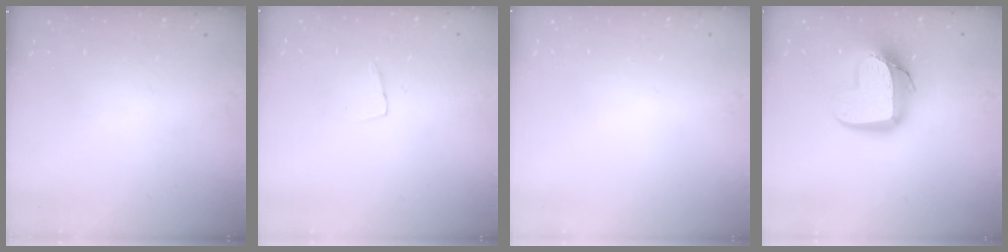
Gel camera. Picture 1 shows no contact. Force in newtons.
{"total": 3.3, "press": 3.3, "slide": 0.2}
{"total": 0.0}
{"total": 15.1, "press": 15.0, "slide": 1.4}